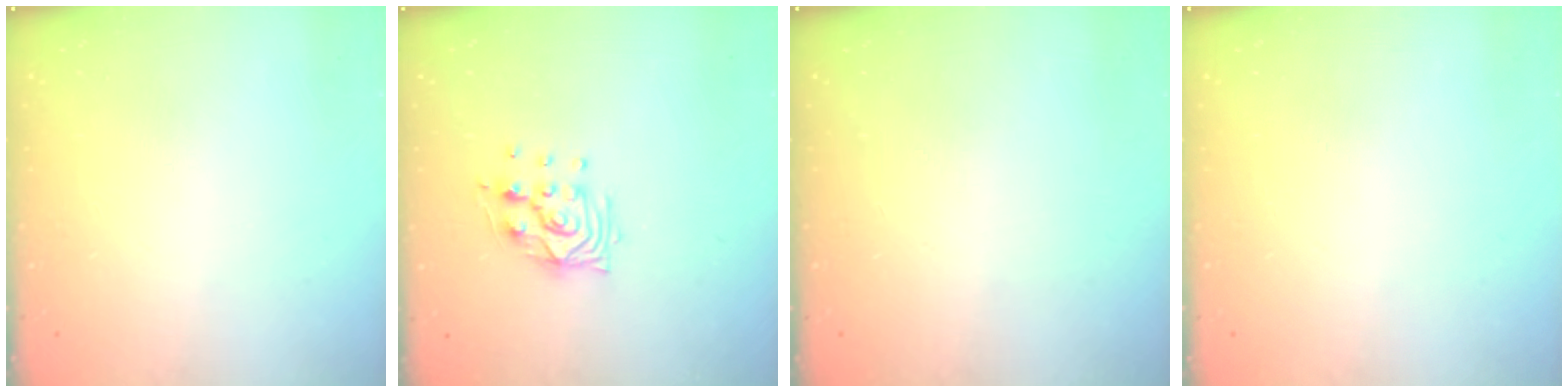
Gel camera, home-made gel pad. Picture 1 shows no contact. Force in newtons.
{"total": 9.5, "press": 9.5, "slide": 0.4}
{"total": 0.0}
{"total": 0.0}